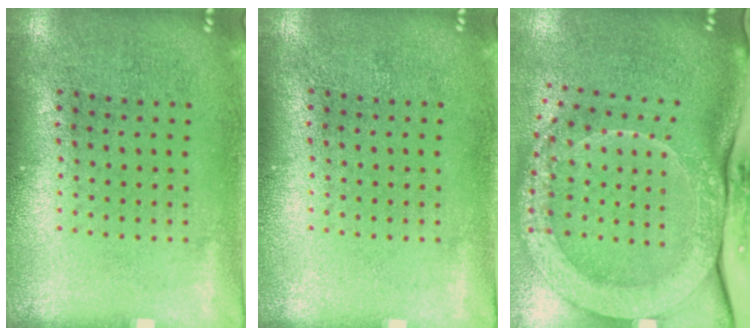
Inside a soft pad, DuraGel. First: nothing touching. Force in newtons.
{"total": 0.0}
{"total": 3.1, "press": 2.2, "slide": 2.2}